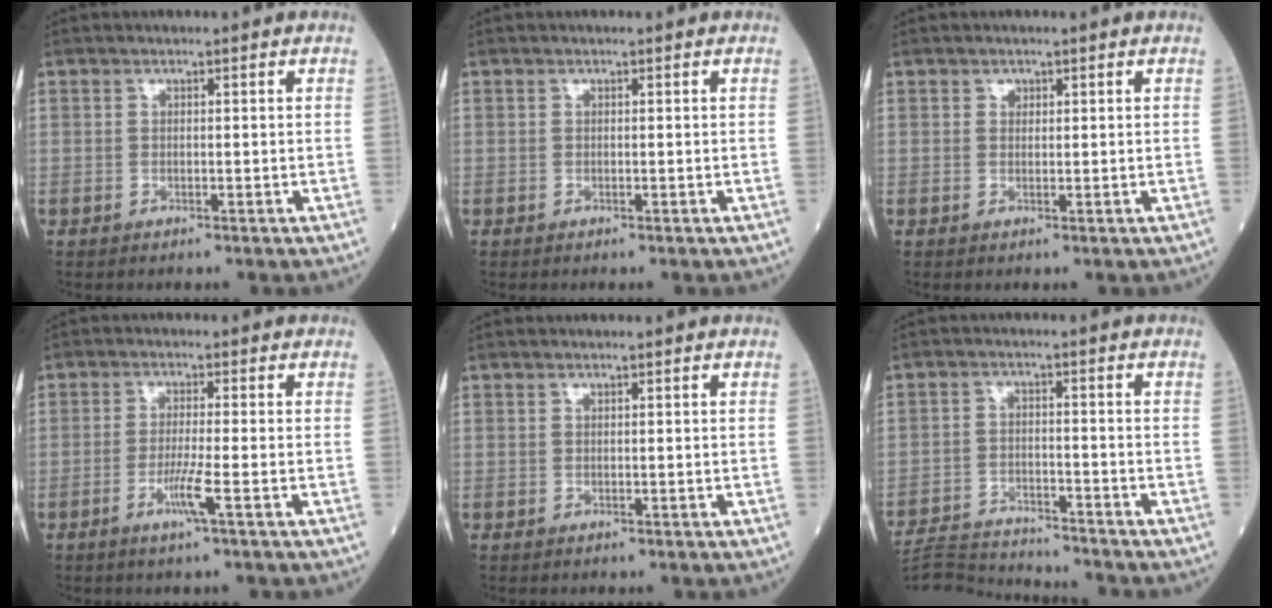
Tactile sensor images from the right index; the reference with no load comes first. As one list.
[{"total": 0.0}, {"total": 0.7, "force": [0.4, 0.6, 0.2], "torque": [0.003, -0.002, 0.004]}, {"total": 3.9, "force": [-1.6, -0.6, 3.5], "torque": [-0.071, -0.009, -0.035]}, {"total": 0.0}, {"total": 10.4, "force": [-10.2, -0.2, 2.0], "torque": [-0.036, -0.001, -0.167]}]